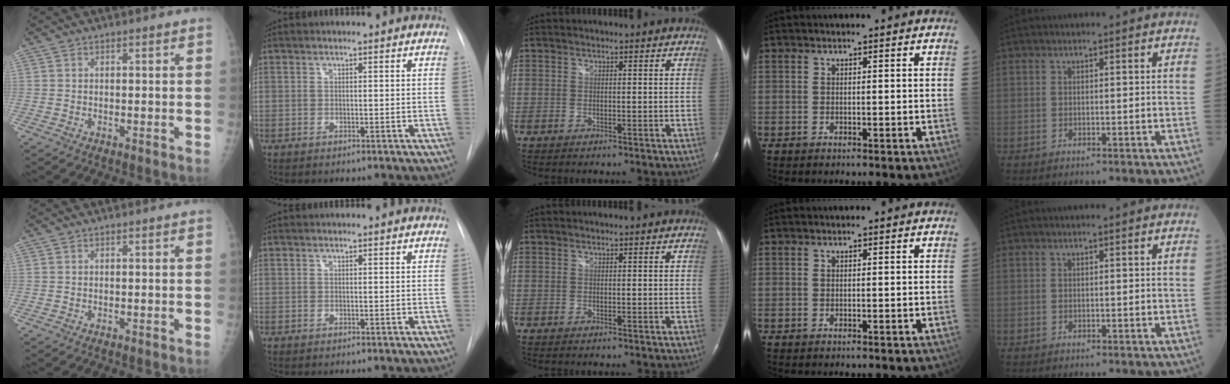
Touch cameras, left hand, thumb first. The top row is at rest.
{}